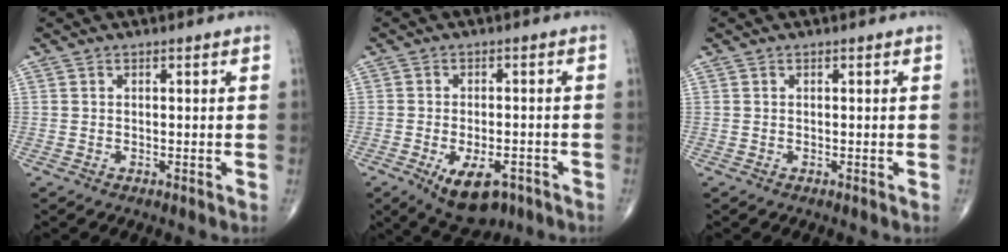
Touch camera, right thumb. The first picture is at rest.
{"total": 9.2, "force": [-4.6, 4.6, 6.5], "torque": [-0.090, 0.010, -0.063]}
{"total": 0.0}